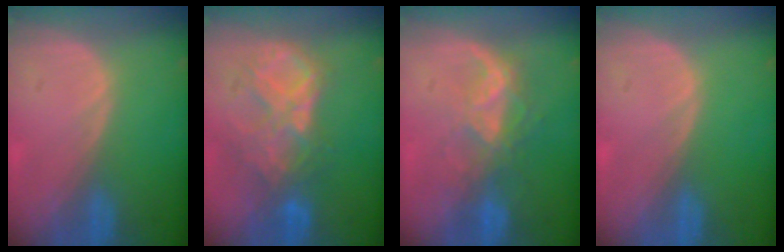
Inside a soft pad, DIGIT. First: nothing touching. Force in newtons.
{"total": 9.1, "press": 7.7, "slide": 4.8}
{"total": 6.6, "press": 5.9, "slide": 2.8}
{"total": 0.0}